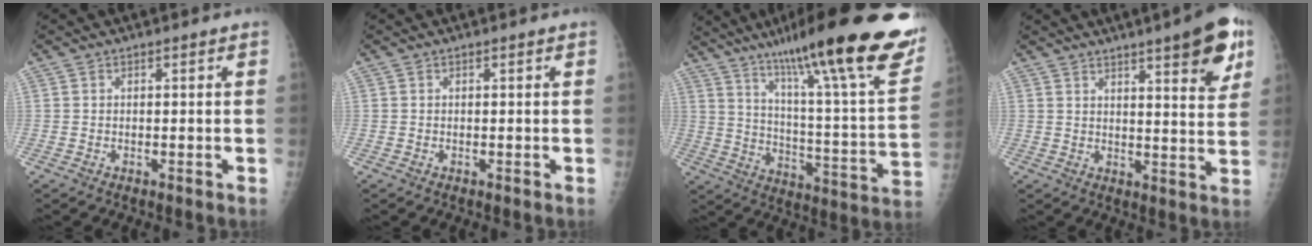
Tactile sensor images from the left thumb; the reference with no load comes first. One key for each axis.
{"total": 0.0}
{"total": 32.3, "fx": 20.7, "fy": 4.6, "fz": 24.4, "tx": -0.309, "ty": -0.057, "tz": 0.307}
{"total": 12.2, "fx": 6.8, "fy": 2.5, "fz": 9.8, "tx": -0.107, "ty": -0.030, "tz": 0.087}